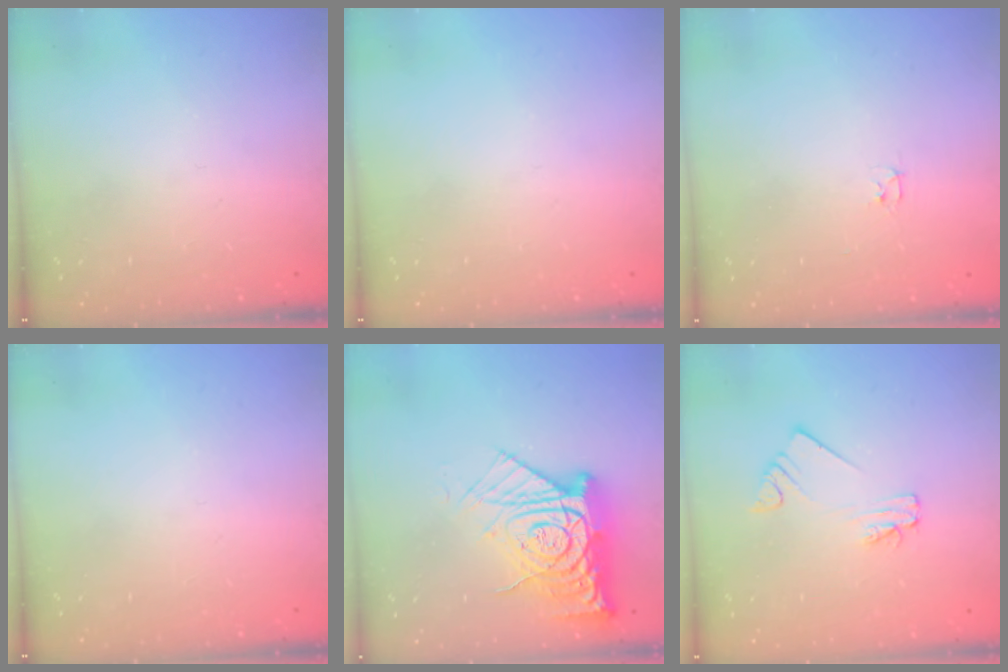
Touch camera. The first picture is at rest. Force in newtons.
{"total": 0.0}
{"total": 2.4, "press": 2.3, "slide": 0.4}
{"total": 0.0}
{"total": 17.3, "press": 17.2, "slide": 1.7}
{"total": 2.0, "press": 2.0, "slide": 0.1}